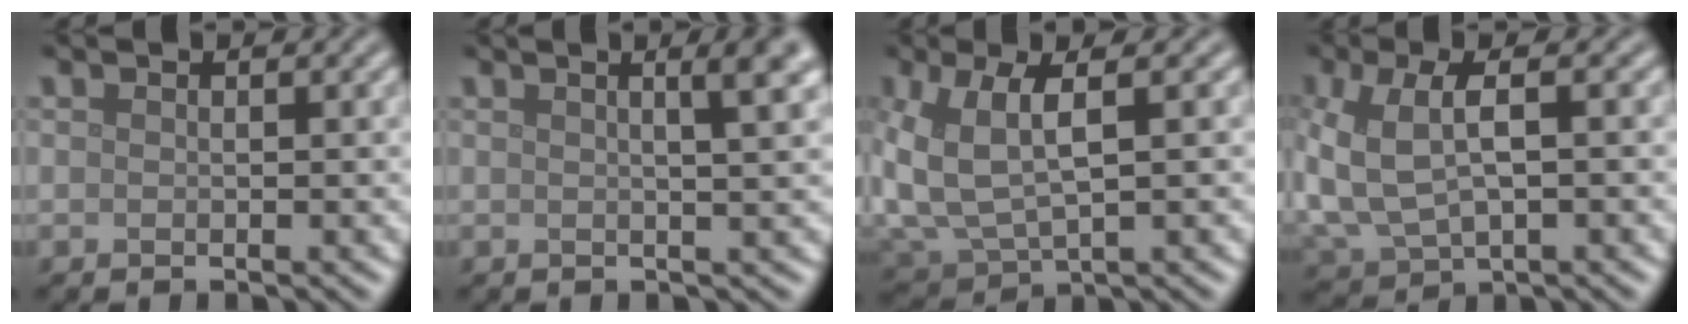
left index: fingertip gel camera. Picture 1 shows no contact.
{"total": 5.6, "force": [2.1, 2.1, 4.8], "torque": [-0.033, 0.037, -0.003]}
{"total": 7.2, "force": [1.1, 3.7, 6.1], "torque": [-0.154, 0.001, 0.029]}
{"total": 6.8, "force": [0.0, 3.7, 5.7], "torque": [-0.141, -0.001, -0.001]}